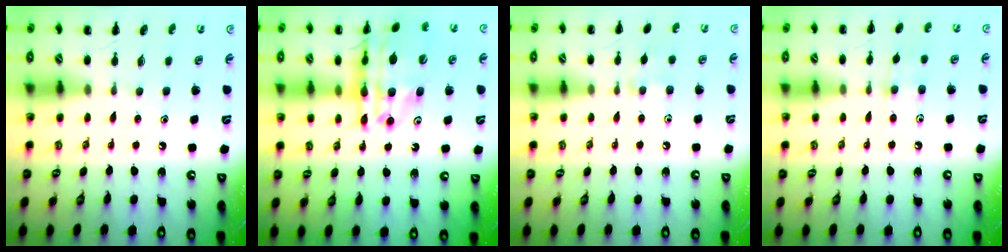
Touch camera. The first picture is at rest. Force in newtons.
{"total": 18.3, "press": 18.0, "slide": 3.7}
{"total": 4.5, "press": 4.3, "slide": 1.6}
{"total": 3.7, "press": 3.6, "slide": 1.2}